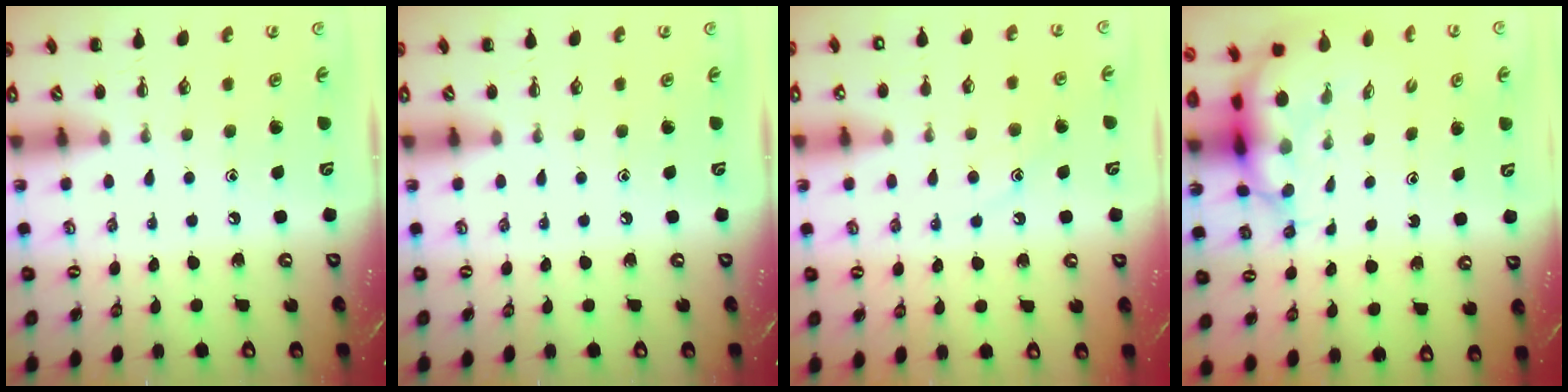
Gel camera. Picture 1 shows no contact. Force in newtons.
{"total": 0.0}
{"total": 10.3, "press": 10.2, "slide": 1.3}
{"total": 5.6, "press": 5.4, "slide": 1.3}